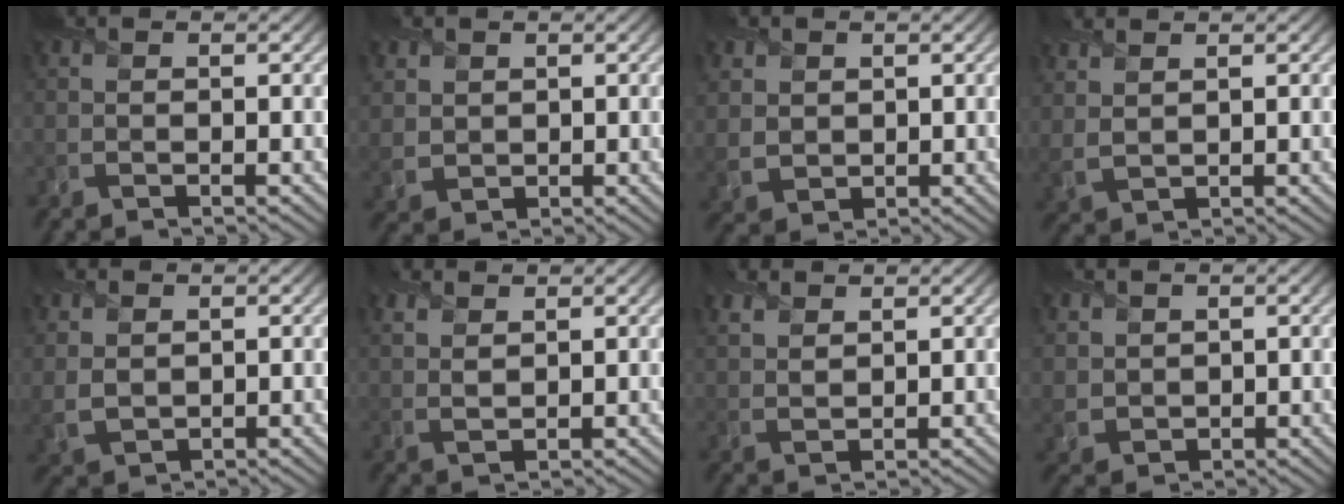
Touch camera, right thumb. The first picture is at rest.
{"total": 3.0, "force": [1.5, 2.5, 0.8], "torque": [-0.035, -0.002, 0.033]}
{"total": 3.8, "force": [1.6, 3.2, 1.3], "torque": [-0.051, -0.004, 0.034]}
{"total": 2.9, "force": [2.1, 1.1, 1.8], "torque": [-0.049, 0.004, 0.052]}
{"total": 3.2, "force": [1.2, 2.2, 2.0], "torque": [-0.056, 0.002, 0.030]}
{"total": 2.7, "force": [2.2, 0.7, 1.4], "torque": [-0.031, 0.002, 0.046]}
{"total": 3.2, "force": [2.6, 1.2, 1.5], "torque": [-0.042, 0.005, 0.059]}
{"total": 2.9, "force": [1.7, 2.2, 0.6], "torque": [-0.030, -0.003, 0.041]}